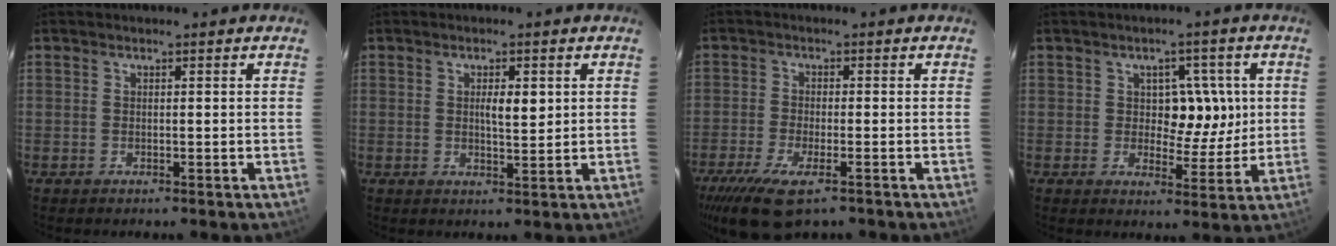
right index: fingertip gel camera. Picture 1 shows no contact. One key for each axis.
{"total": 3.3, "fx": 0.8, "fy": 0.9, "fz": 3.1, "tx": -0.049, "ty": -0.001, "tz": 0.013}
{"total": 9.3, "fx": -6.3, "fy": 2.5, "fz": 6.4, "tx": -0.114, "ty": -0.020, "tz": -0.100}
{"total": 6.4, "fx": 1.1, "fy": 4.1, "fz": 4.8, "tx": -0.053, "ty": 0.012, "tz": 0.023}